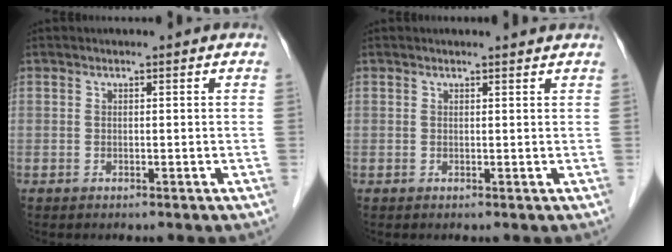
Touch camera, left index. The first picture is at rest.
{"total": 1.6, "force": [1.6, 0.0, 0.3], "torque": [-0.011, 0.001, 0.019]}